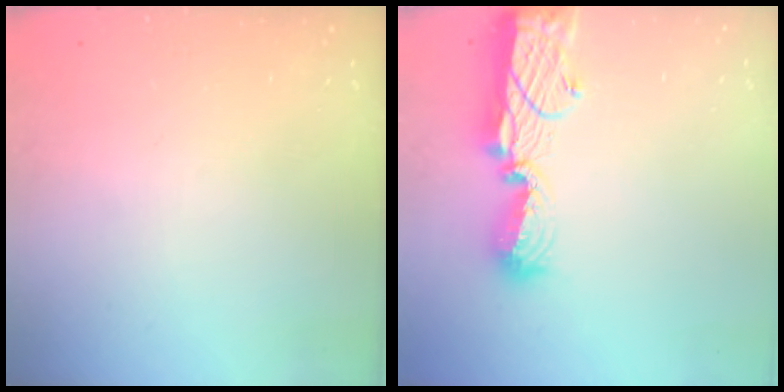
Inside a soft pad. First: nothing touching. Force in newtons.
{"total": 14.4, "press": 14.3, "slide": 1.7}